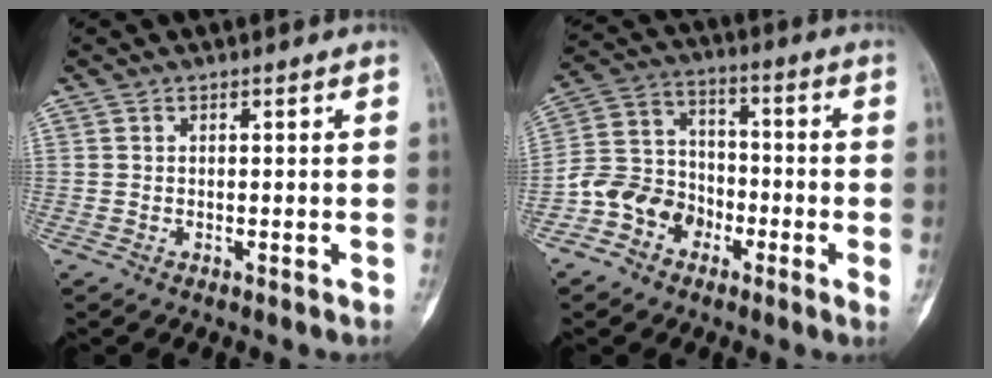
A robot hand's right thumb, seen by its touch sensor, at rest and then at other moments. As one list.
[{"total": 10.4, "force": [-4.8, 8.1, 4.5], "torque": [-0.056, 0.048, -0.101]}]